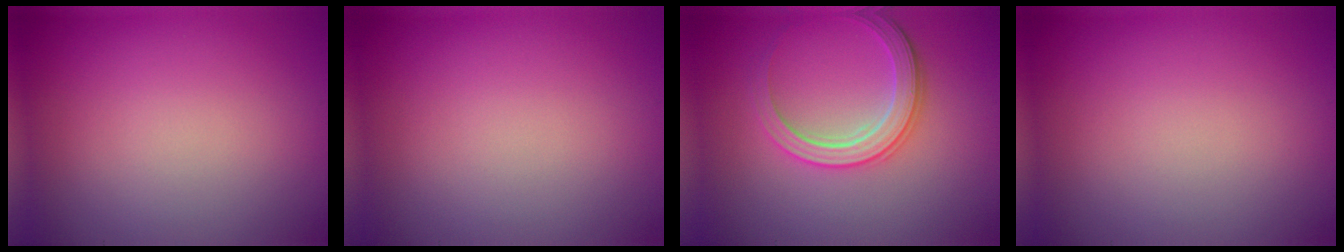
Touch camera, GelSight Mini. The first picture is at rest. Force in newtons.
{"total": 0.0}
{"total": 3.4, "press": 3.2, "slide": 1.0}
{"total": 0.0}